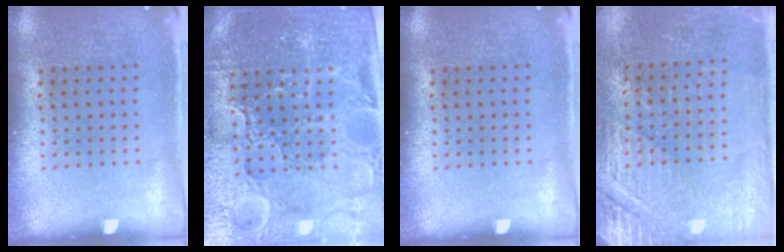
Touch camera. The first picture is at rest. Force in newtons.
{"total": 4.6, "press": 4.3, "slide": 1.6}
{"total": 0.0}
{"total": 2.8, "press": 2.8, "slide": 0.4}